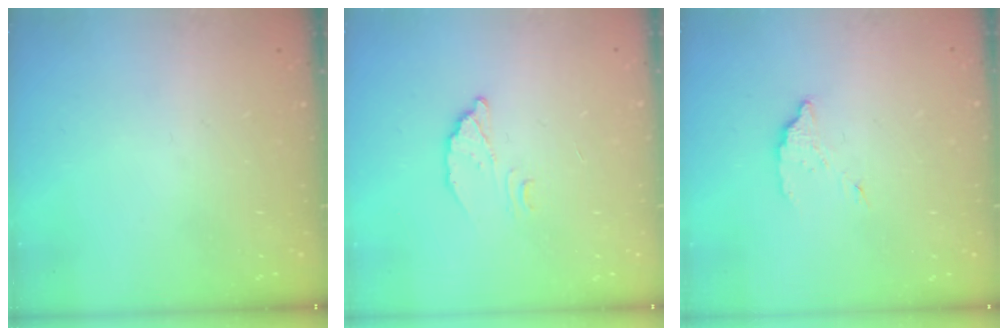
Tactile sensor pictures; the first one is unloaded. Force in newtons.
{"total": 3.8, "press": 3.8, "slide": 0.3}
{"total": 2.9, "press": 2.9, "slide": 0.2}